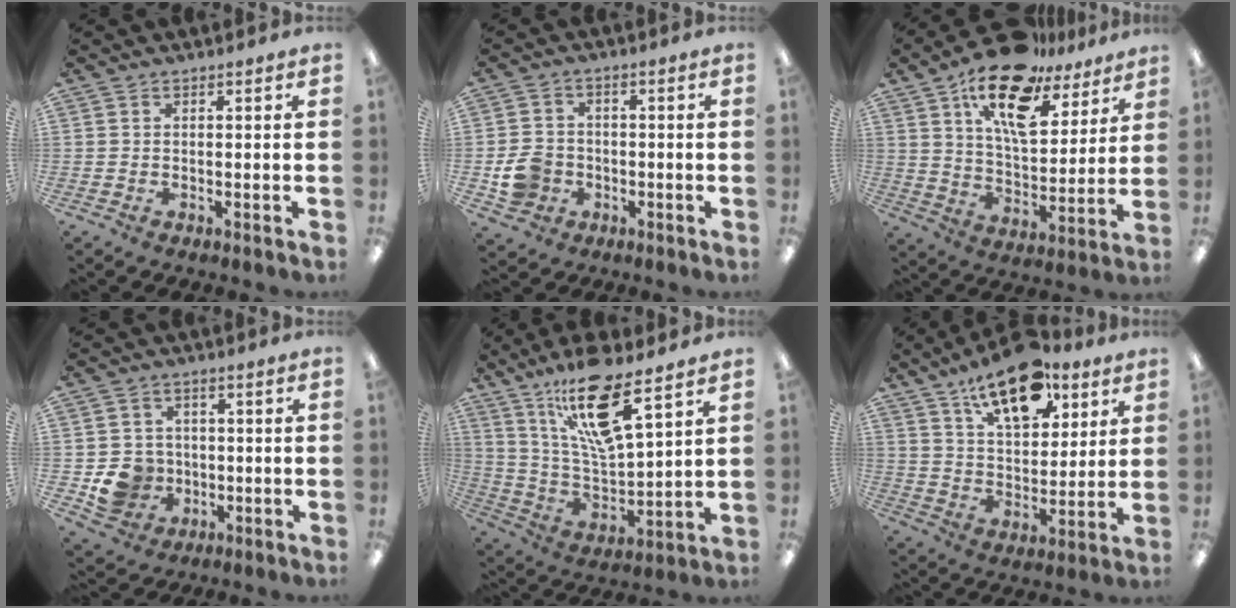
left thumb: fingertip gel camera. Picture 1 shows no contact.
{"total": 7.1, "force": [-2.0, 6.2, 2.8], "torque": [-0.059, 0.014, -0.033]}
{"total": 18.6, "force": [11.9, 8.7, 11.2], "torque": [-0.183, -0.064, 0.206]}
{"total": 8.0, "force": [-1.8, 7.5, 2.2], "torque": [-0.060, 0.016, -0.023]}
{"total": 17.8, "force": [11.6, 4.7, 12.7], "torque": [-0.228, -0.055, 0.193]}
{"total": 17.0, "force": [11.2, 8.2, 9.8], "torque": [-0.151, -0.052, 0.193]}